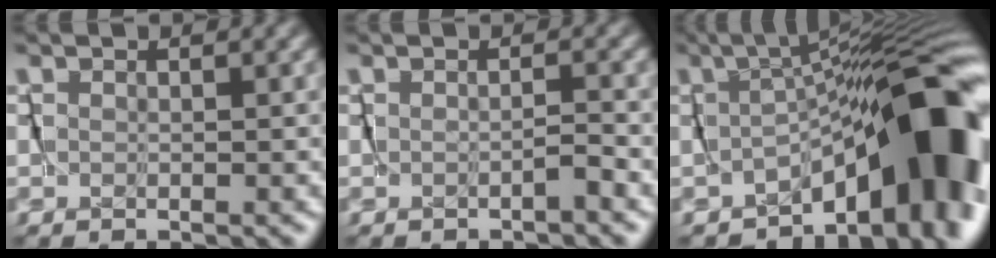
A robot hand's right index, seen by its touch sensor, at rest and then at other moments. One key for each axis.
{"total": 0.7, "fx": -0.7, "fy": -0.2, "fz": -0.3, "tx": 0.010, "ty": 0.008, "tz": -0.016}
{"total": 10.3, "fx": -3.6, "fy": 2.5, "fz": 9.4, "tx": -0.089, "ty": 0.007, "tz": -0.052}